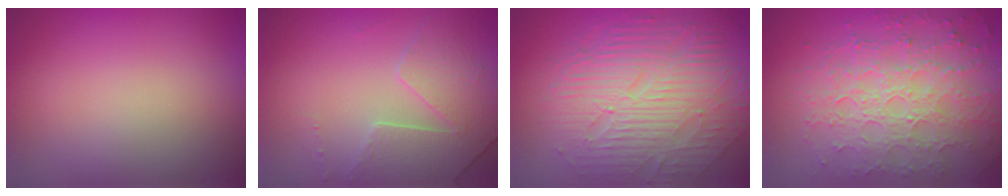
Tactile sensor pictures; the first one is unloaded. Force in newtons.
{"total": 4.0, "press": 3.9, "slide": 1.0}
{"total": 10.0, "press": 6.7, "slide": 7.5}
{"total": 7.8, "press": 5.7, "slide": 5.2}